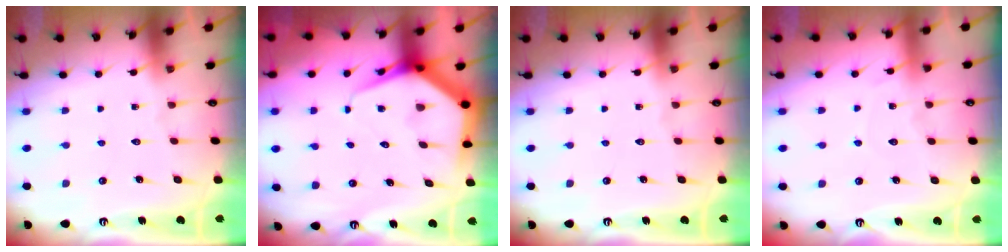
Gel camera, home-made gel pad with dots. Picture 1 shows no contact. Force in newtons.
{"total": 7.2, "press": 7.2, "slide": 0.8}
{"total": 0.0}
{"total": 3.7, "press": 3.7, "slide": 0.5}